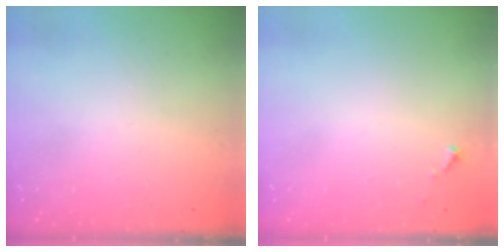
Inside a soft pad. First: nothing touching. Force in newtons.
{"total": 2.8, "press": 2.8, "slide": 0.1}